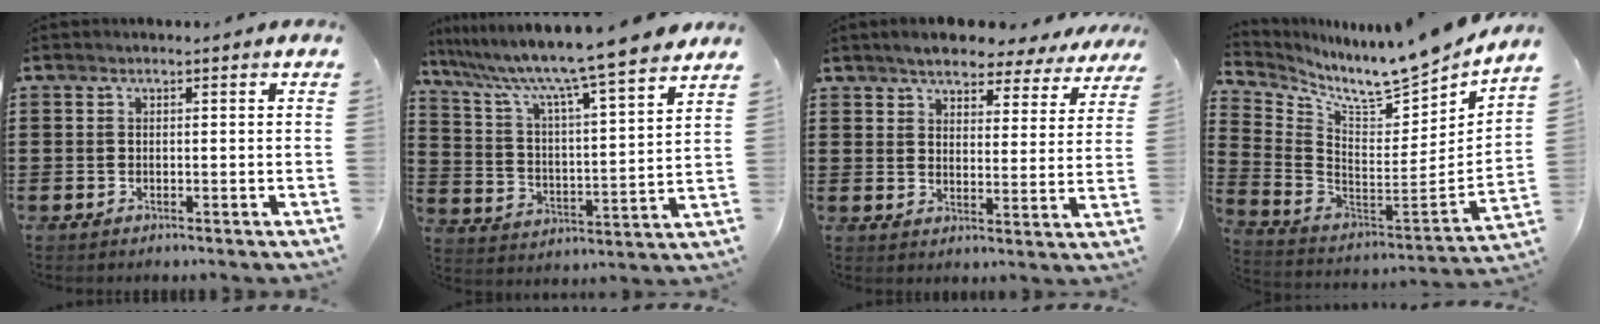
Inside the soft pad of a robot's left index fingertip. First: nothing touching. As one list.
[{"total": 9.2, "force": [8.0, -0.8, 4.5], "torque": [-0.121, -0.065, 0.126]}, {"total": 5.3, "force": [5.0, 0.8, 1.3], "torque": [-0.040, -0.025, 0.086]}, {"total": 8.3, "force": [7.8, -0.1, 3.0], "torque": [-0.072, -0.086, 0.121]}]